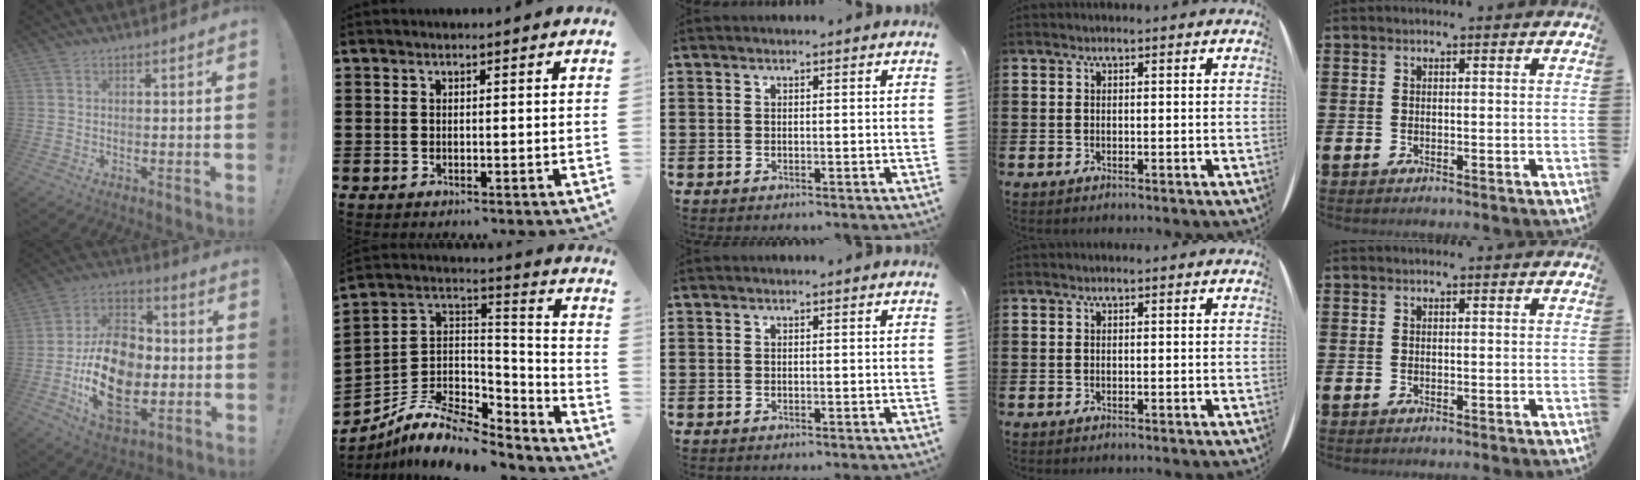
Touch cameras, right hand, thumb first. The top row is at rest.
{"thumb": {"total": 20.9, "force": [-4.0, 14.2, 14.8], "torque": [-0.278, 0.020, -0.061]}, "index": {"total": 9.7, "force": [-7.5, 3.9, 4.8], "torque": [-0.102, 0.014, -0.145]}}